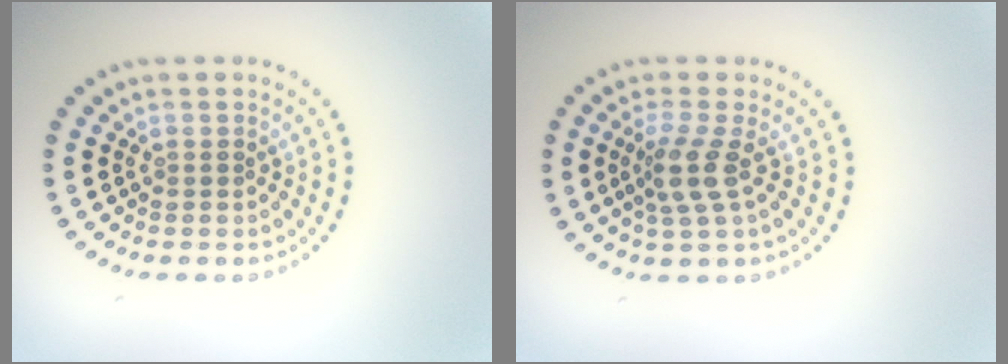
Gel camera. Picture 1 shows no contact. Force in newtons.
{"total": 2.7, "press": 2.0, "slide": 1.8}